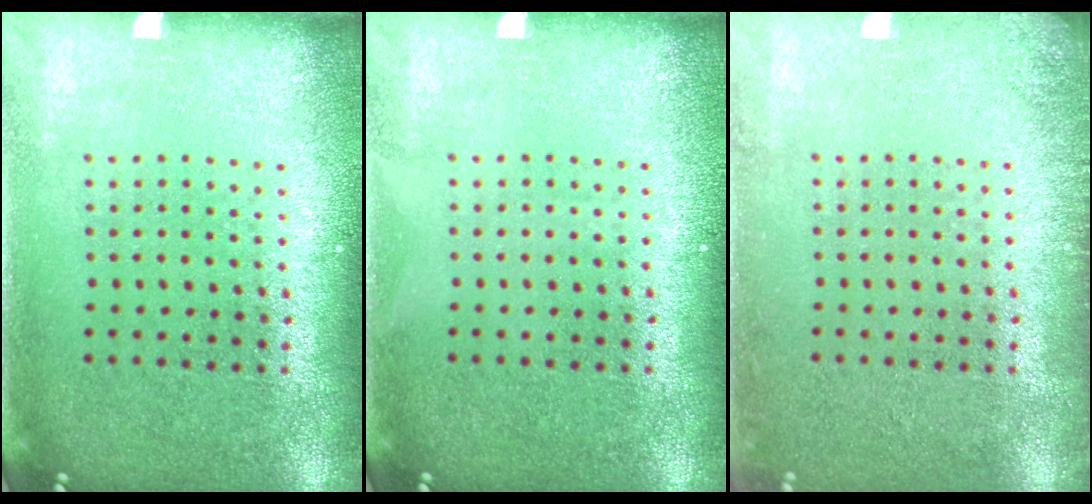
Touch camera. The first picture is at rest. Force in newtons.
{"total": 0.0}
{"total": 1.3, "press": 1.3, "slide": 0.2}